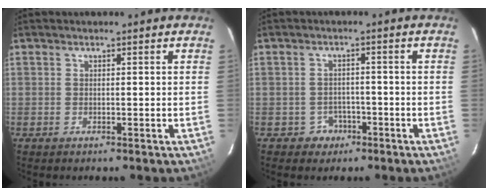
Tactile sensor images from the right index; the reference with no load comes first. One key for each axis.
{"total": 3.6, "fx": -1.9, "fy": 3.0, "fz": 0.0, "tx": -0.010, "ty": 0.012, "tz": -0.024}